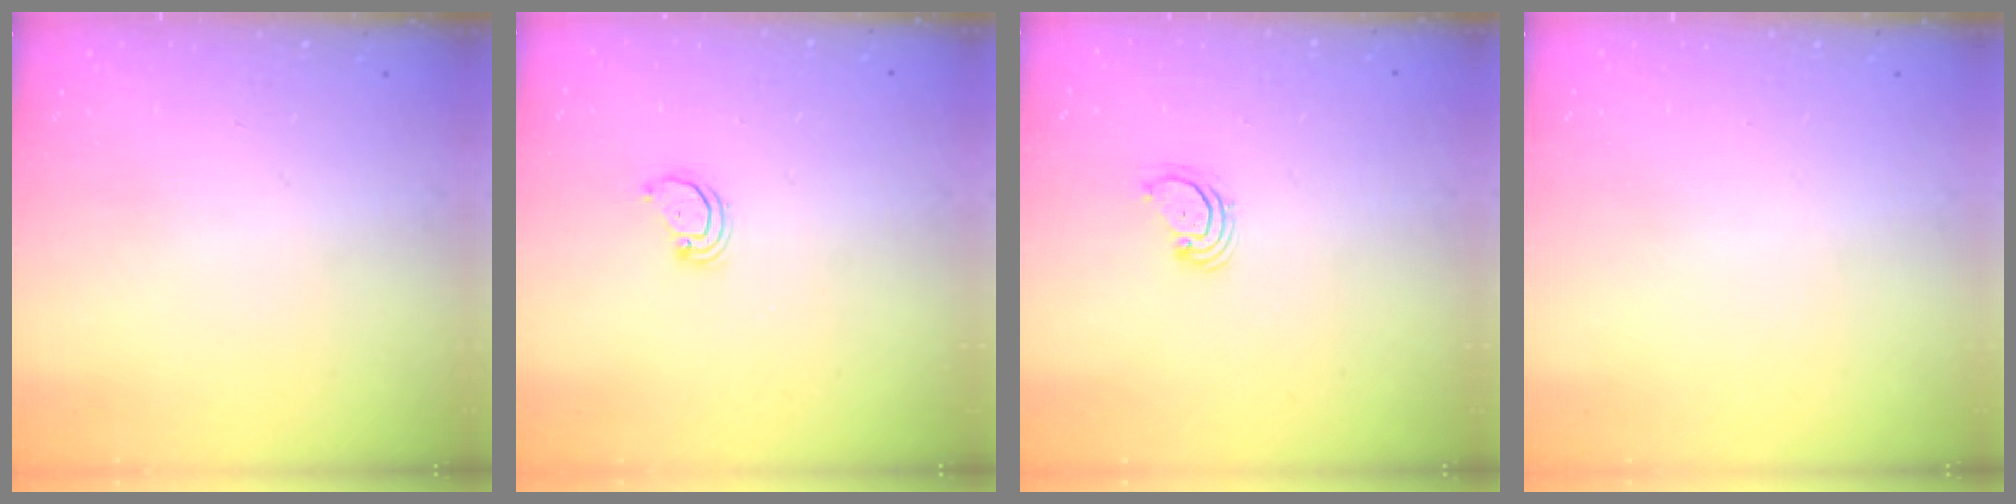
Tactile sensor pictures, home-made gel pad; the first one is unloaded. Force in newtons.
{"total": 2.6, "press": 2.6, "slide": 0.1}
{"total": 3.0, "press": 3.0, "slide": 0.3}
{"total": 0.0}